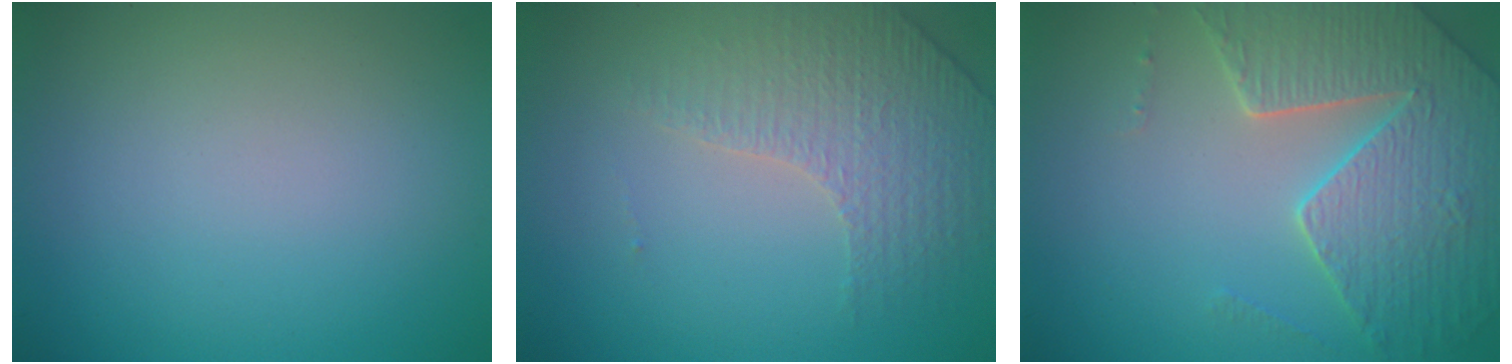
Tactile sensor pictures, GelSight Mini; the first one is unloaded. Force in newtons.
{"total": 4.3, "press": 3.0, "slide": 3.1}
{"total": 5.2, "press": 5.0, "slide": 1.4}